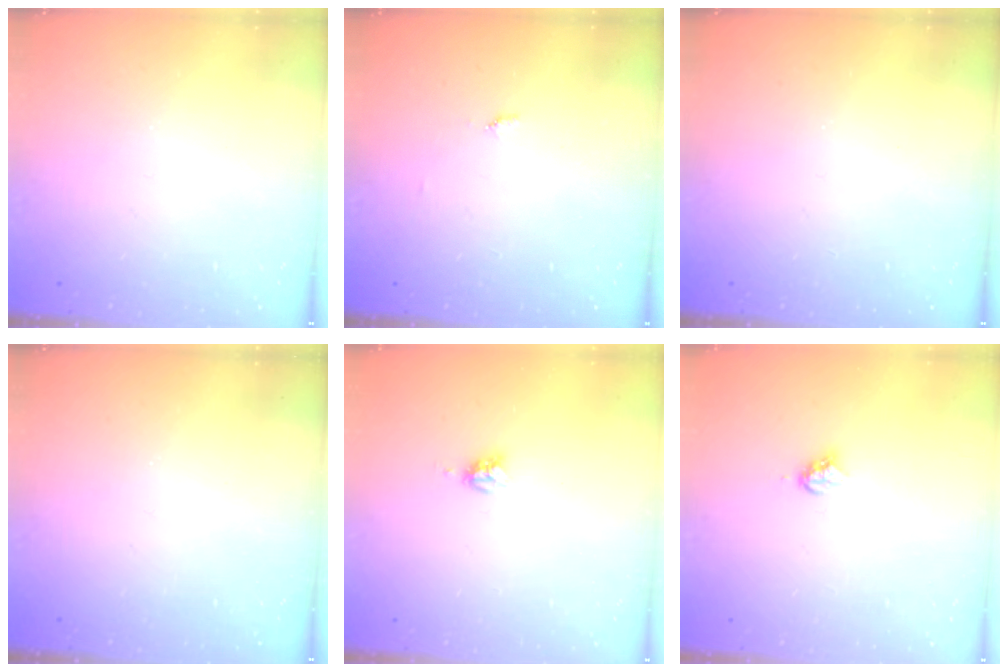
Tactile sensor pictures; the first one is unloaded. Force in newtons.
{"total": 4.5, "press": 4.5, "slide": 0.6}
{"total": 0.0}
{"total": 0.0}
{"total": 4.2, "press": 4.2, "slide": 0.1}
{"total": 3.9, "press": 3.9, "slide": 0.4}